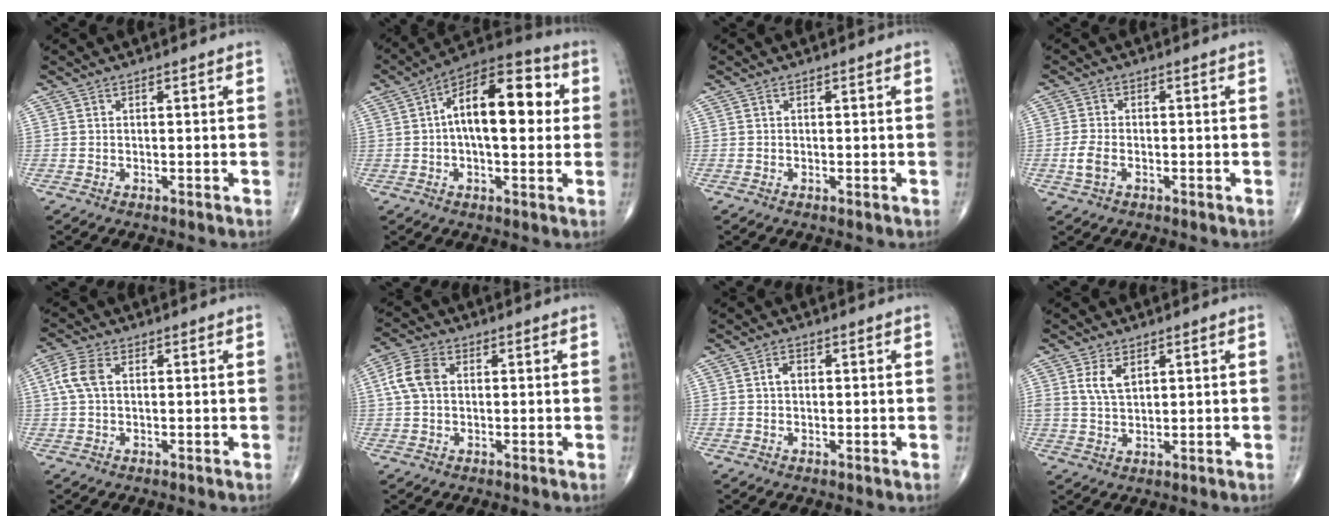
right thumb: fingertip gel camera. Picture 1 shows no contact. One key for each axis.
{"total": 17.0, "fx": 2.3, "fy": 8.0, "fz": 14.8, "tx": -0.210, "ty": 0.032, "tz": 0.026}
{"total": 0.0}
{"total": 3.7, "fx": -1.1, "fy": 2.2, "fz": 2.8, "tx": -0.064, "ty": 0.007, "tz": -0.023}
{"total": 5.2, "fx": 1.0, "fy": 3.1, "fz": 4.1, "tx": -0.107, "ty": 0.014, "tz": 0.016}
{"total": 6.5, "fx": 1.1, "fy": 4.5, "fz": 4.7, "tx": -0.102, "ty": 0.016, "tz": 0.016}
{"total": 2.0, "fx": 0.3, "fy": 1.4, "fz": 1.4, "tx": -0.023, "ty": 0.008, "tz": 0.005}
{"total": 4.6, "fx": 1.9, "fy": 2.5, "fz": 3.3, "tx": -0.057, "ty": -0.008, "tz": 0.042}